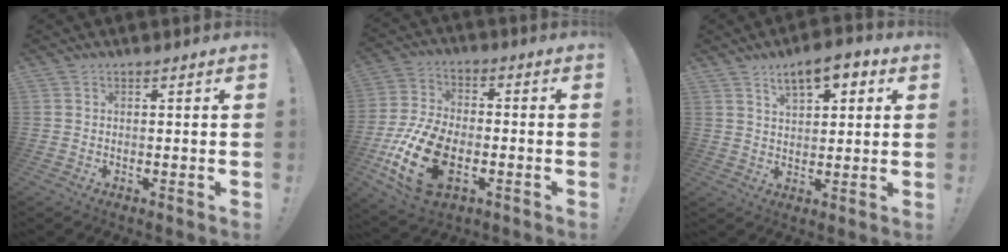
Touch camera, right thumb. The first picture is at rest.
{"total": 18.6, "force": [-6.1, 11.2, 13.5], "torque": [-0.260, 0.030, -0.094]}
{"total": 8.3, "force": [4.6, 3.9, 5.8], "torque": [-0.085, -0.013, 0.079]}